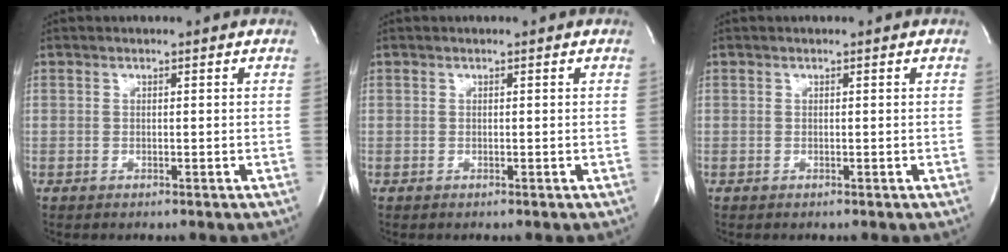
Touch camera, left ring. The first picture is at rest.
{"total": 0.0}
{"total": 0.0}